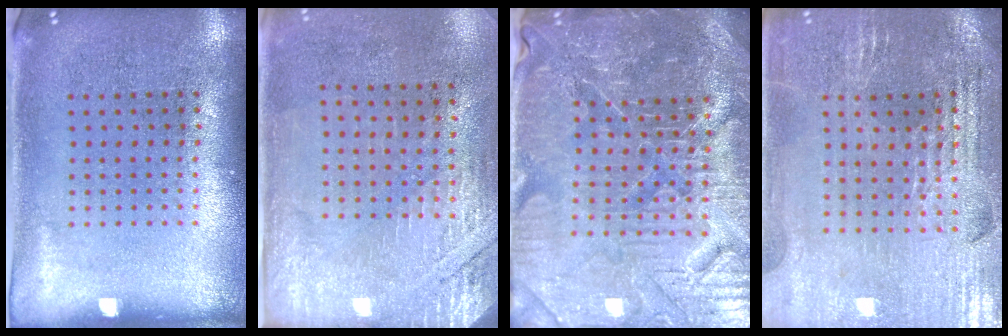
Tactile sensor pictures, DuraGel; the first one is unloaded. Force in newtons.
{"total": 2.8, "press": 2.5, "slide": 1.4}
{"total": 5.5, "press": 5.1, "slide": 2.0}
{"total": 2.9, "press": 2.9, "slide": 0.5}